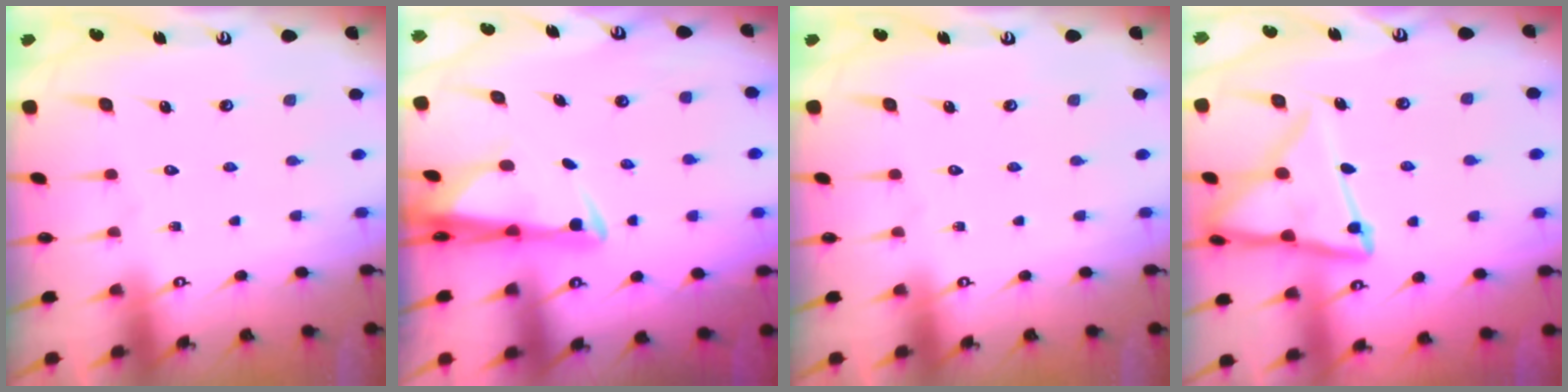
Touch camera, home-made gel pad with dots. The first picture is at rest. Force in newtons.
{"total": 2.8, "press": 2.6, "slide": 1.0}
{"total": 0.0}
{"total": 15.4, "press": 15.3, "slide": 1.6}